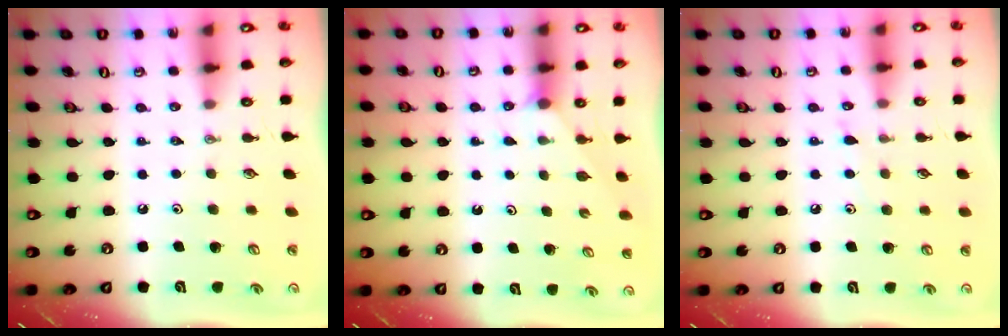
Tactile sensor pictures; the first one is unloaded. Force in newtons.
{"total": 1.8, "press": 1.8, "slide": 0.2}
{"total": 5.7, "press": 5.7, "slide": 0.6}